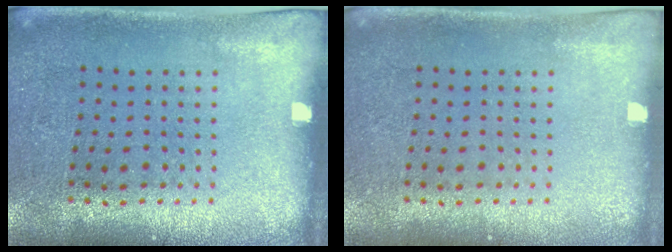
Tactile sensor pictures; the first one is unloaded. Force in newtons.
{"total": 0.0}